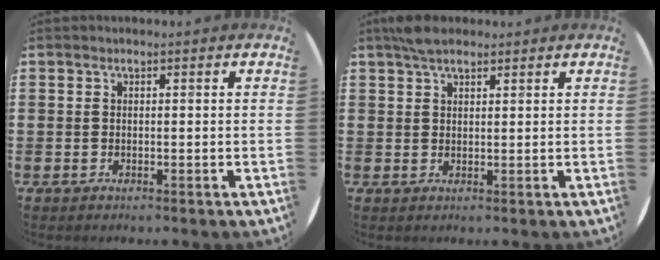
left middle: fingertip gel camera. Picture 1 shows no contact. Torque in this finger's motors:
{"motor_torque": [0.85, -0.83, 0.11, 0.08]}